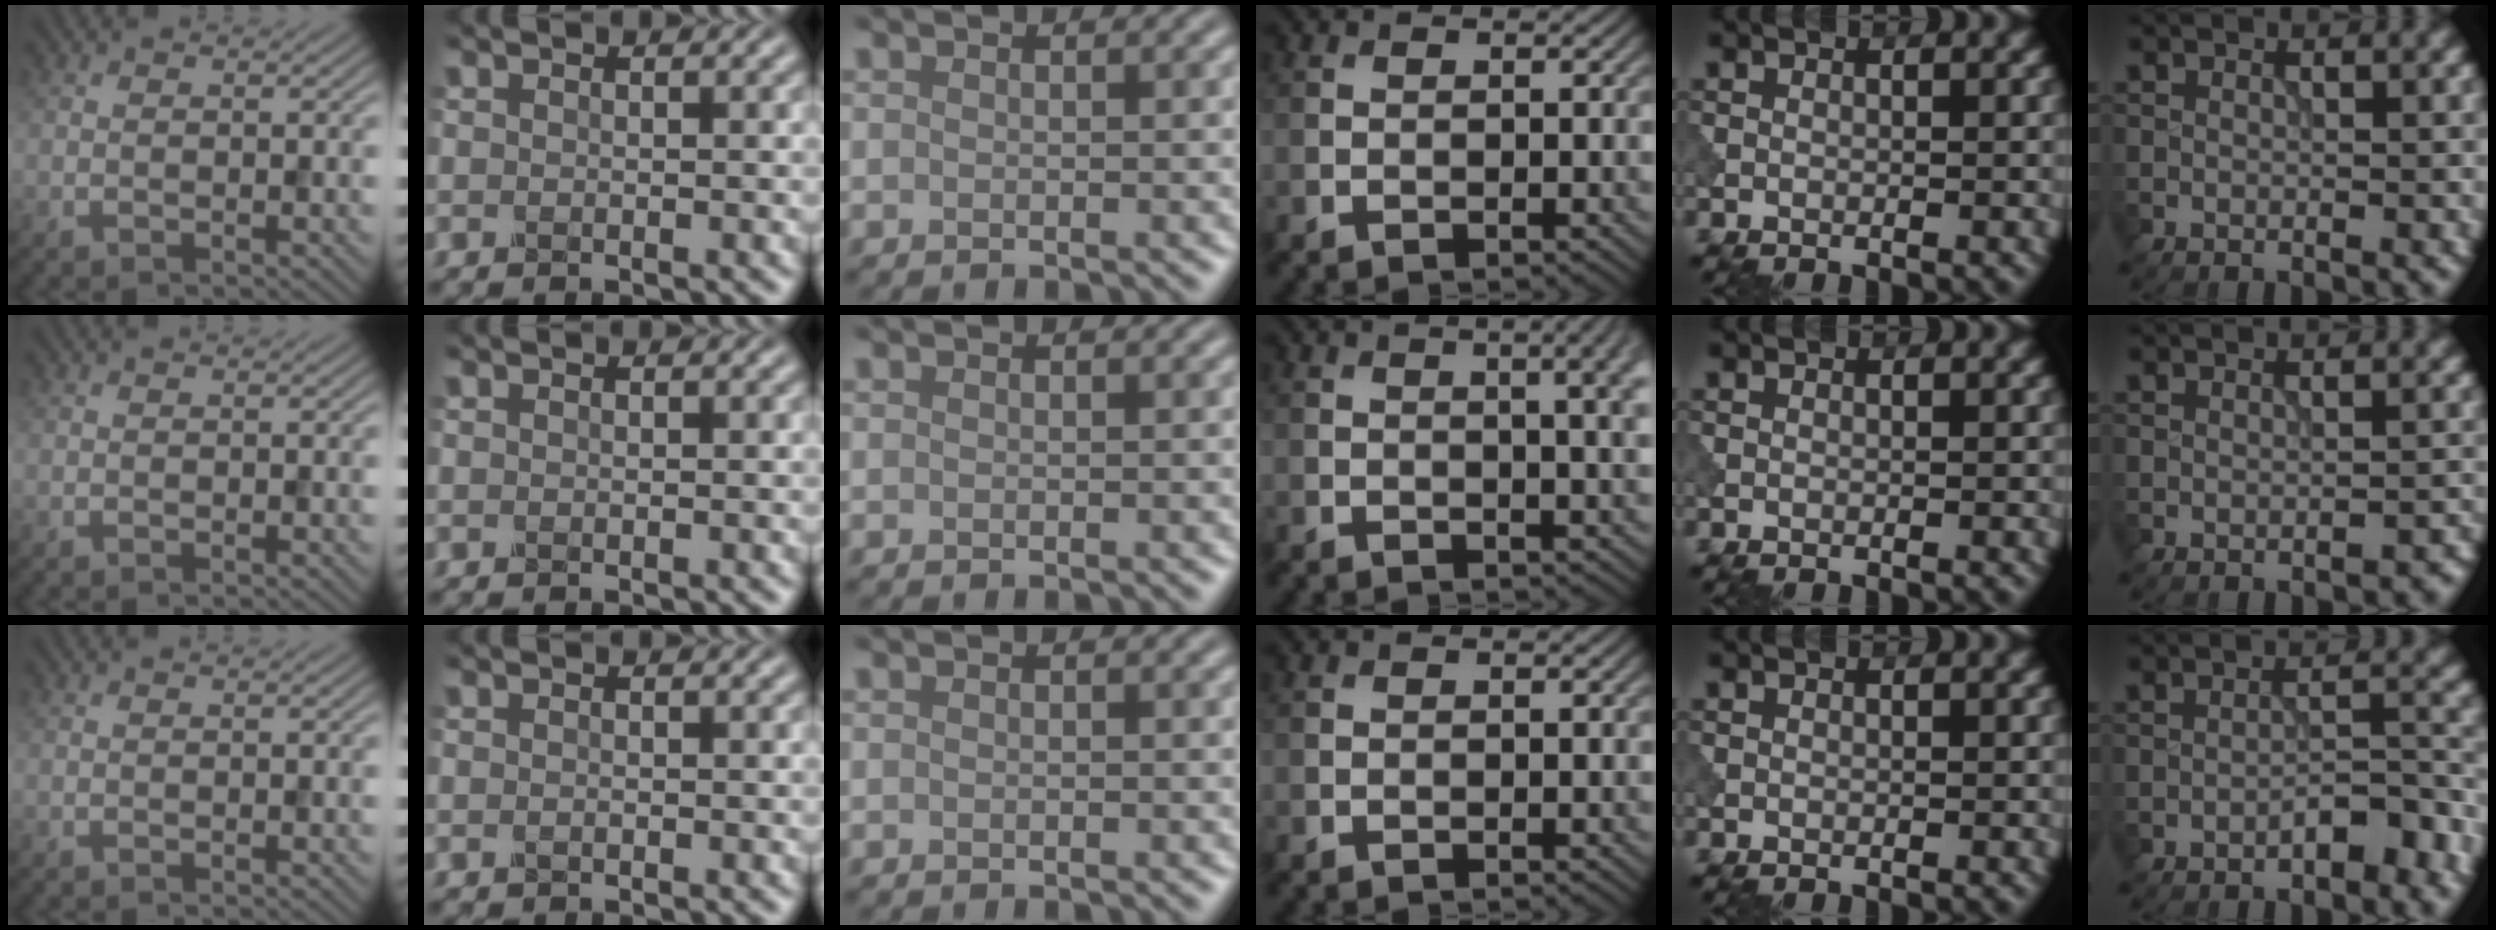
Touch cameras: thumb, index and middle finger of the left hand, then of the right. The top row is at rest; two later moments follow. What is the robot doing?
{"motion": "dispense", "object": "dispenser bottle"}